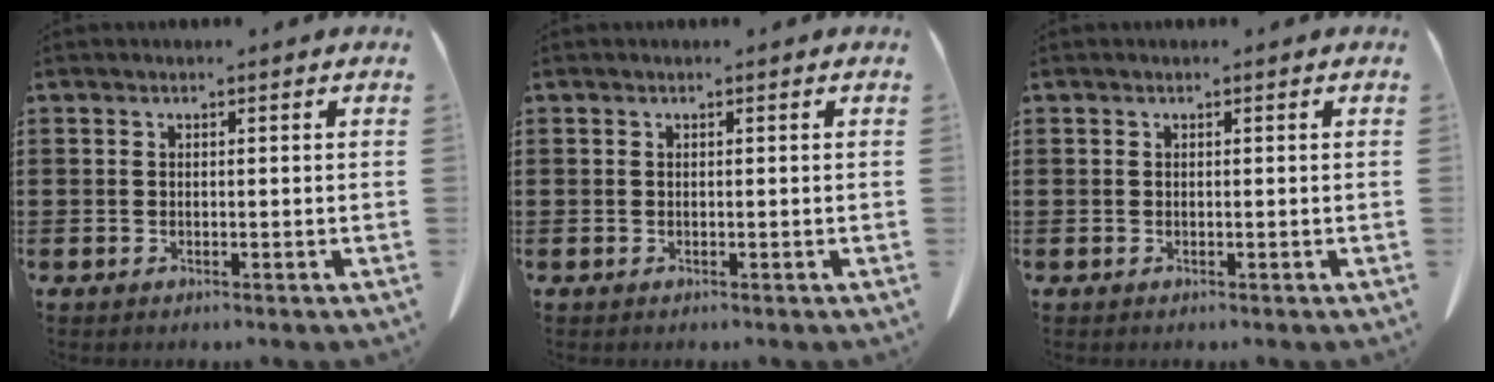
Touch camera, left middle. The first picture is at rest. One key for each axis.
{"total": 0.0}
{"total": 0.0}